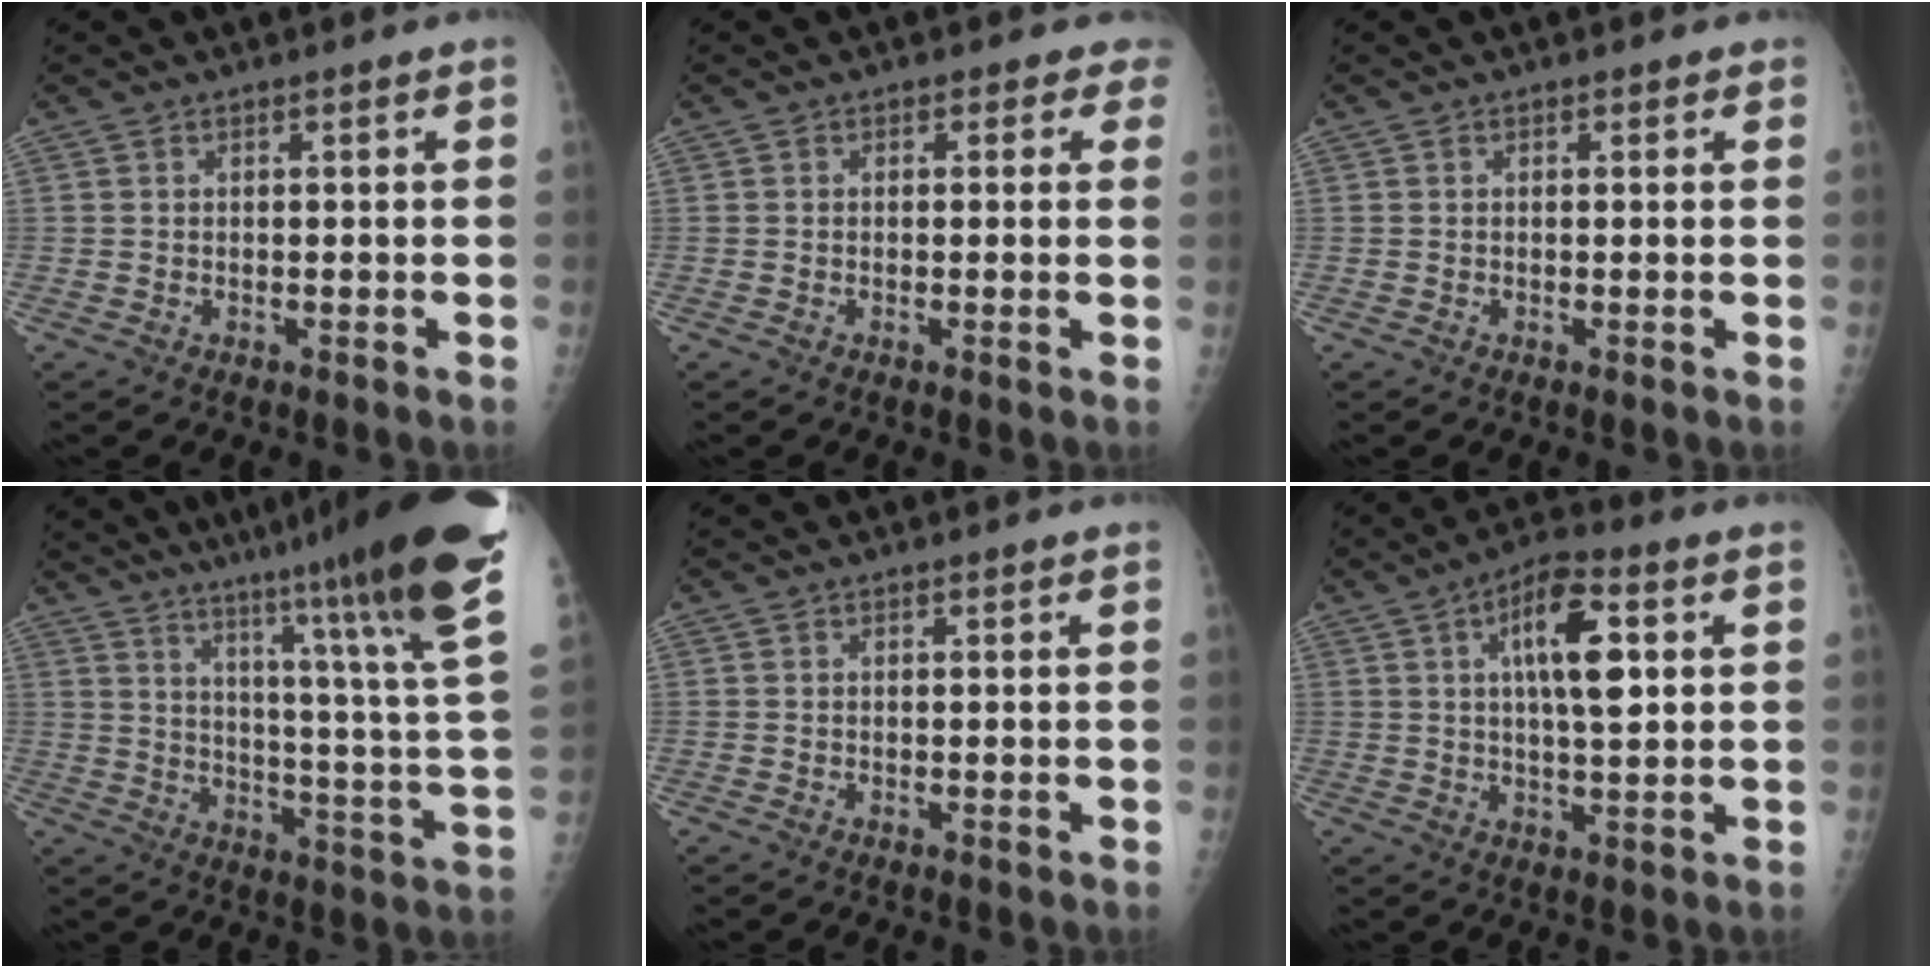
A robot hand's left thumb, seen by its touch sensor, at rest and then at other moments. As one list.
[{"total": 2.5, "force": [1.5, 1.8, 0.7], "torque": [0.020, -0.004, -0.002]}, {"total": 0.6, "force": [0.3, 0.4, 0.2], "torque": [0.004, 0.000, -0.001]}, {"total": 28.0, "force": [19.8, 0.7, 19.8], "torque": [-0.269, -0.112, 0.274]}, {"total": 0.0}, {"total": 11.6, "force": [3.3, 4.2, 10.3], "torque": [-0.159, 0.002, 0.048]}]